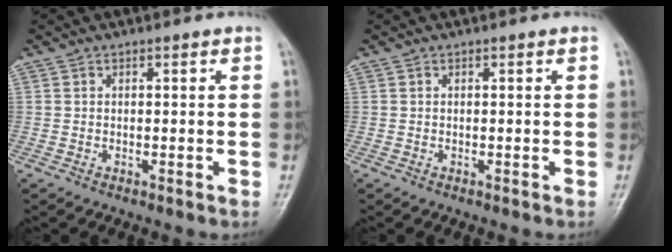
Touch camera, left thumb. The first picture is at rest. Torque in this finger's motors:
{"motor_torque": [0.00, 0.00, -0.04, 0.04, 0.00]}